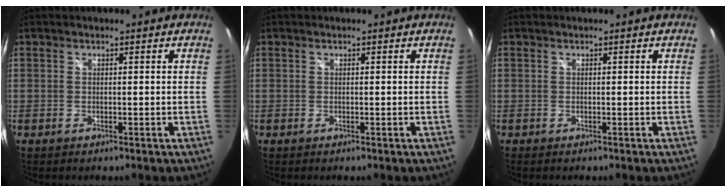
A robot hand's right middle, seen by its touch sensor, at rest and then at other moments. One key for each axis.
{"total": 0.0}
{"total": 0.0}